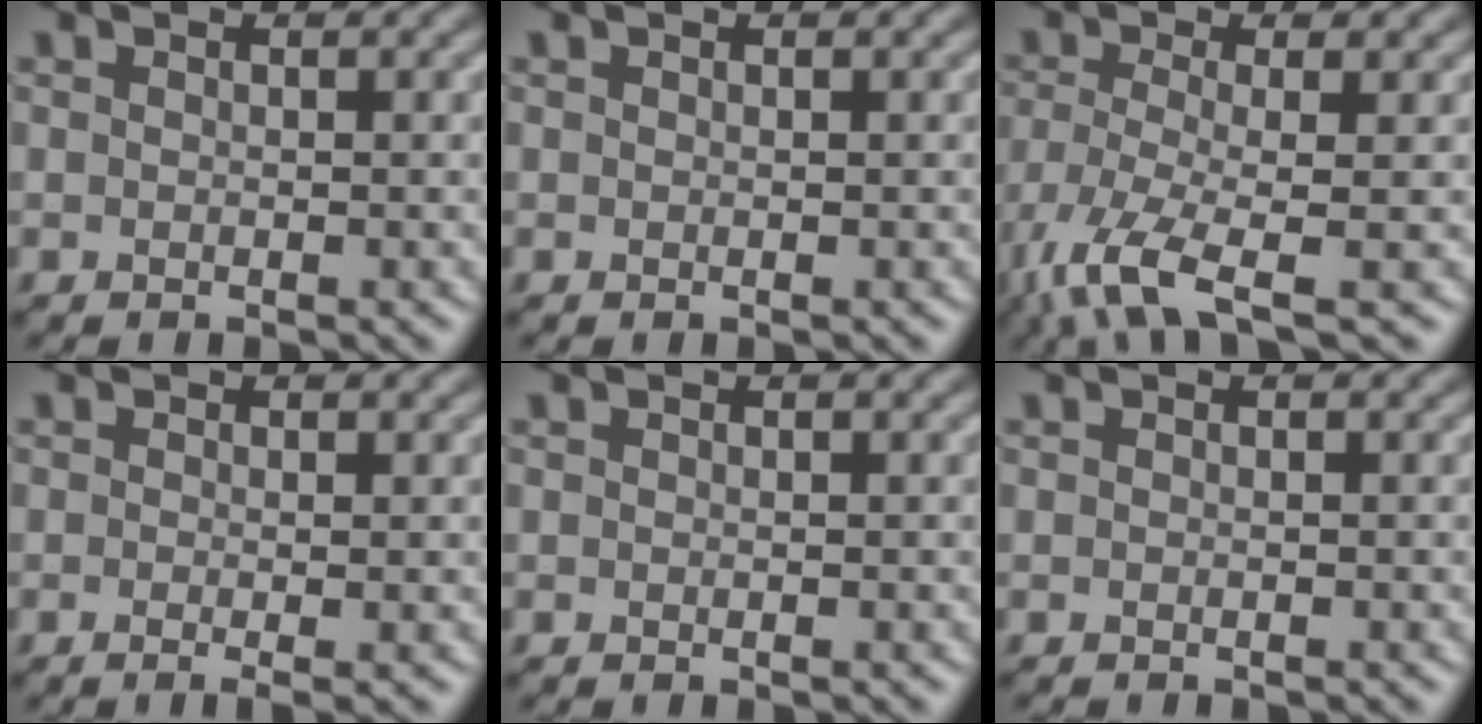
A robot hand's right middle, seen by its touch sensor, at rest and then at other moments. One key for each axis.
{"total": 0.0}
{"total": 6.3, "fx": -3.5, "fy": 1.6, "fz": 5.0, "tx": -0.113, "ty": -0.018, "tz": -0.075}
{"total": 1.6, "fx": -0.3, "fy": 0.4, "fz": 1.5, "tx": -0.025, "ty": -0.008, "tz": -0.007}
{"total": 0.0}
{"total": 0.7, "fx": -0.6, "fy": 0.0, "fz": 0.2, "tx": 0.006, "ty": -0.003, "tz": -0.010}